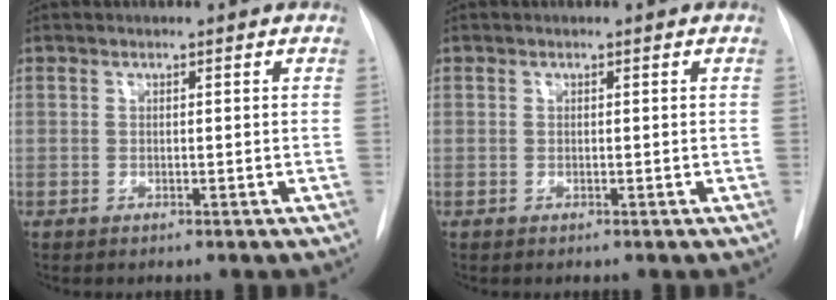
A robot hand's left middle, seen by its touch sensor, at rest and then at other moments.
{"total": 0.0}